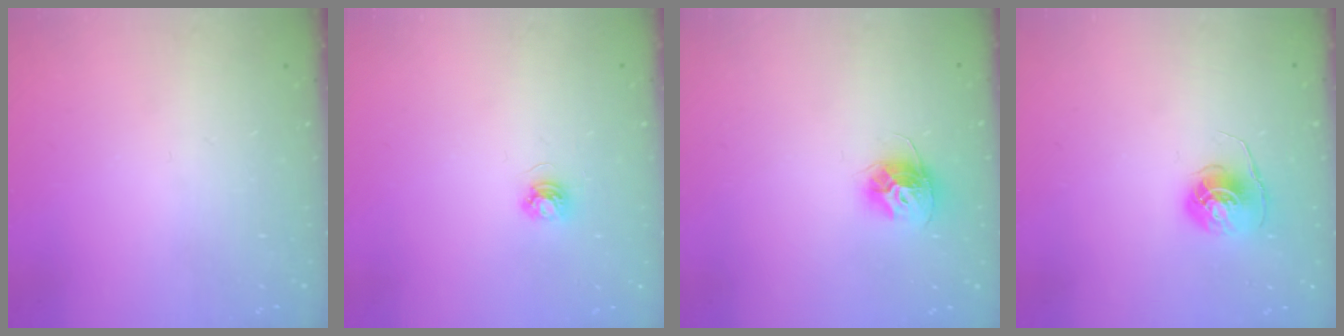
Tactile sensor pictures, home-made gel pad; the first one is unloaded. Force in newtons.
{"total": 3.9, "press": 3.9, "slide": 0.4}
{"total": 10.3, "press": 10.3, "slide": 0.4}
{"total": 6.0, "press": 6.0, "slide": 0.4}